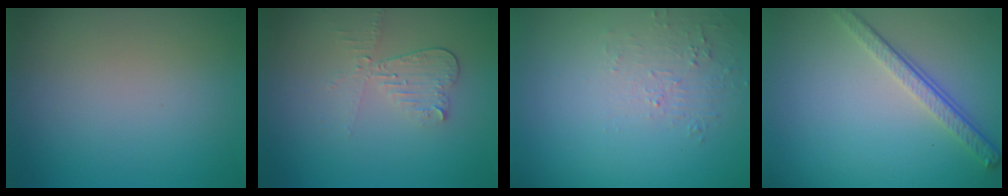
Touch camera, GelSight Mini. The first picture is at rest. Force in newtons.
{"total": 2.5, "press": 2.3, "slide": 0.9}
{"total": 1.6, "press": 0.4, "slide": 1.6}
{"total": 3.8, "press": 2.7, "slide": 2.6}